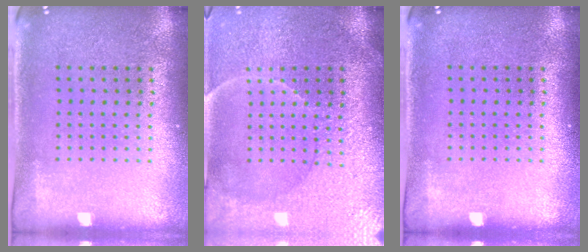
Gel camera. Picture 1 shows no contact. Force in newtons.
{"total": 3.7, "press": 3.5, "slide": 1.2}
{"total": 0.0}